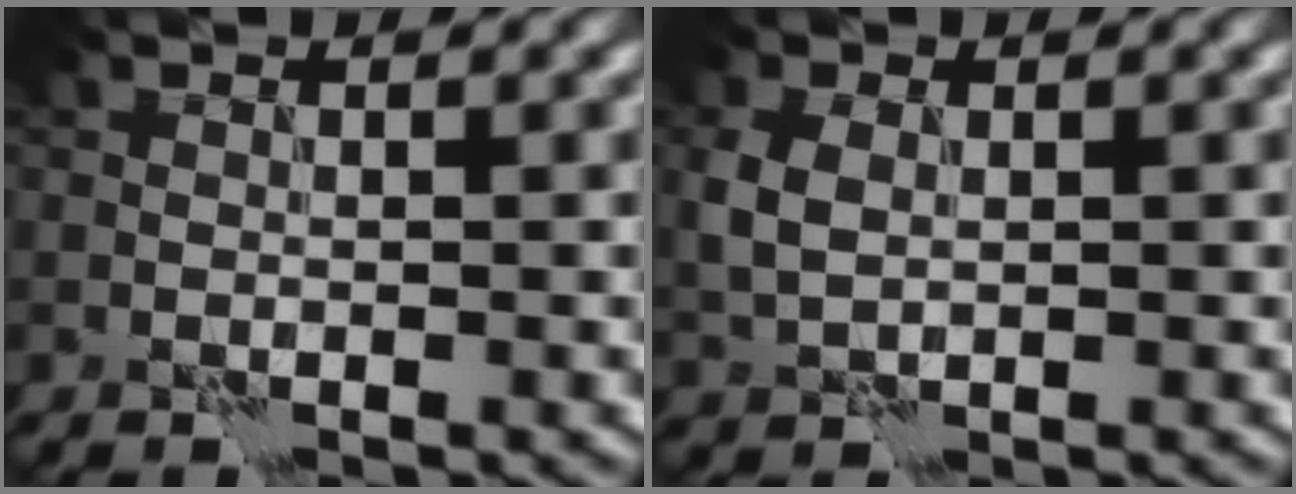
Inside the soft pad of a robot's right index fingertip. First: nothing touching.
{"total": 2.6, "force": [0.3, 1.9, 1.8], "torque": [-0.048, 0.004, 0.005]}